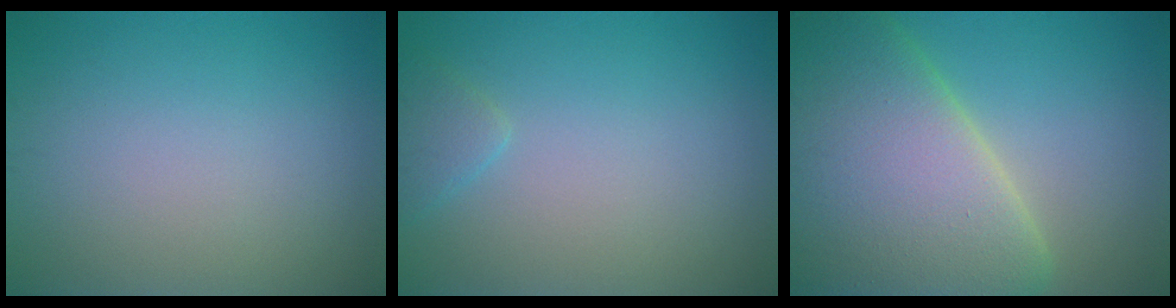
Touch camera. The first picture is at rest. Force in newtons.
{"total": 1.4, "press": 1.4, "slide": 0.2}
{"total": 14.2, "press": 14.2, "slide": 0.8}